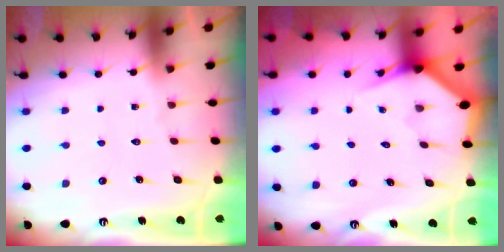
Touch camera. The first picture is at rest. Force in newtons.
{"total": 2.9, "press": 2.9, "slide": 0.2}